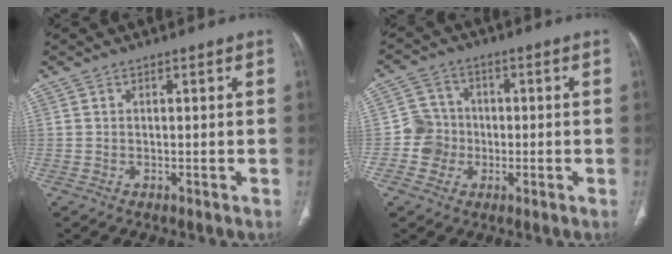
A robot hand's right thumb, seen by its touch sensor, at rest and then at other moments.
{"total": 5.9, "force": [-1.3, 5.7, 0.9], "torque": [0.016, 0.015, -0.031]}